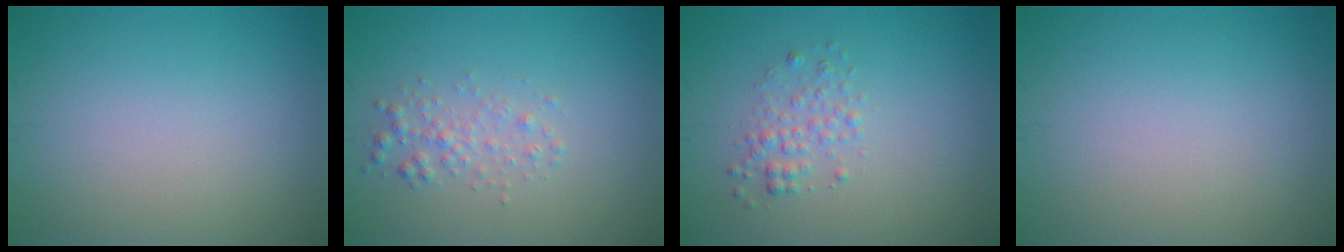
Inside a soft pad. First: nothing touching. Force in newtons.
{"total": 1.7, "press": 1.7, "slide": 0.0}
{"total": 1.8, "press": 1.8, "slide": 0.1}
{"total": 0.0}